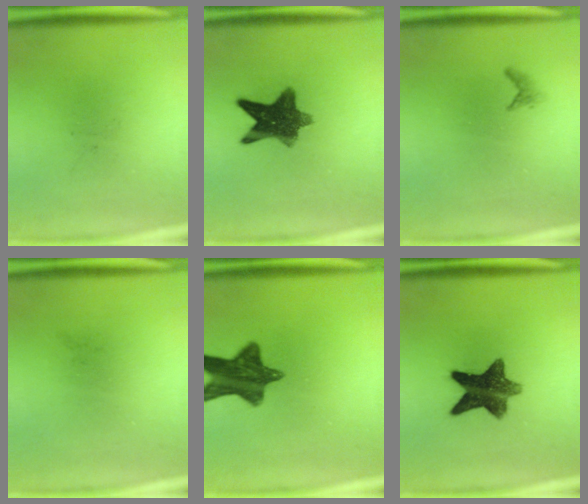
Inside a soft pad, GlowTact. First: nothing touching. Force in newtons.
{"total": 9.9}
{"total": 0.7}
{"total": 0.0}
{"total": 11.6}
{"total": 10.7}